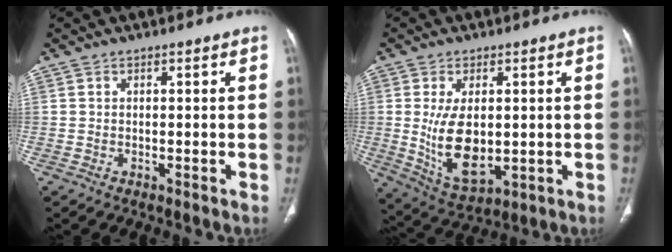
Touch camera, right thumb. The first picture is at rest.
{"total": 11.5, "force": [0.1, 6.0, 9.8], "torque": [-0.173, -0.017, 0.023]}